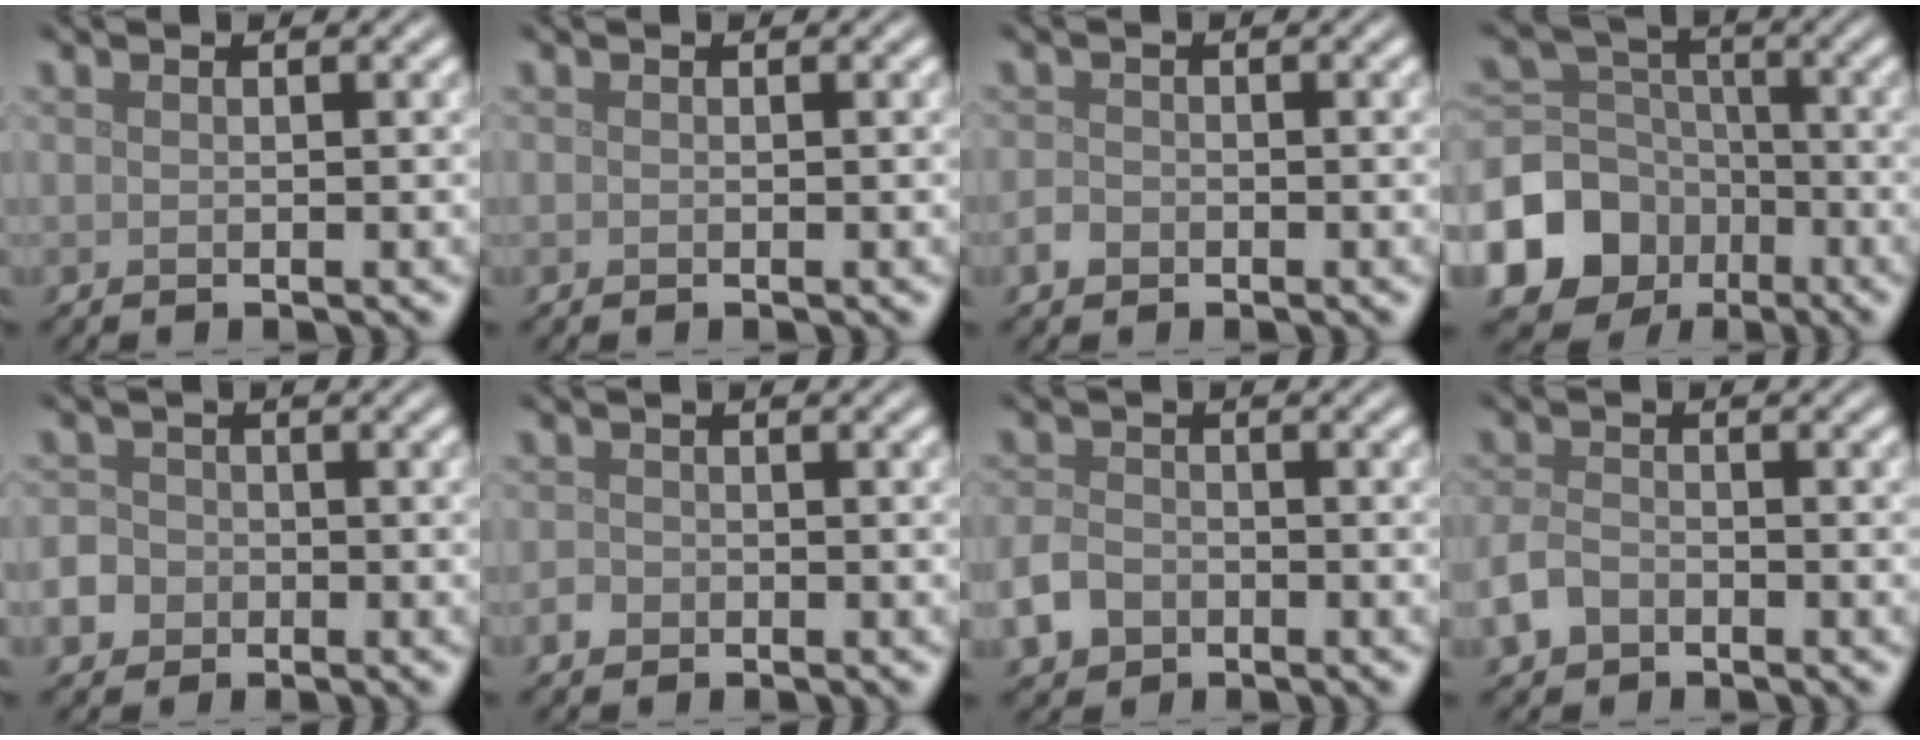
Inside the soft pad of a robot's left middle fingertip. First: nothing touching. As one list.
[{"total": 0.0}, {"total": 1.2, "force": [-0.7, 0.9, 0.4], "torque": [-0.005, 0.001, -0.017]}, {"total": 10.3, "force": [-4.6, 8.6, 3.2], "torque": [-0.093, -0.013, -0.101]}, {"total": 5.3, "force": [-2.4, 4.5, 1.4], "torque": [-0.026, -0.011, -0.061]}, {"total": 1.0, "force": [-0.5, 0.9, 0.2], "torque": [0.000, 0.000, -0.013]}, {"total": 3.1, "force": [-1.6, 2.3, 1.3], "torque": [-0.031, -0.003, -0.036]}, {"total": 2.5, "force": [-1.5, 1.6, 1.2], "torque": [-0.026, 0.000, -0.036]}]